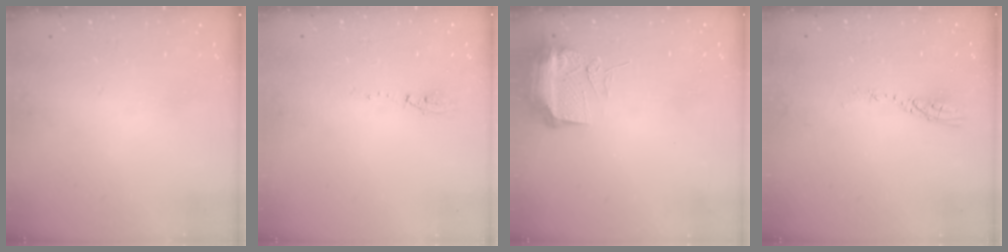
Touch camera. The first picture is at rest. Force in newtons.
{"total": 5.0, "press": 3.7, "slide": 3.3}
{"total": 16.8, "press": 12.6, "slide": 11.1}
{"total": 3.5, "press": 3.5, "slide": 0.3}